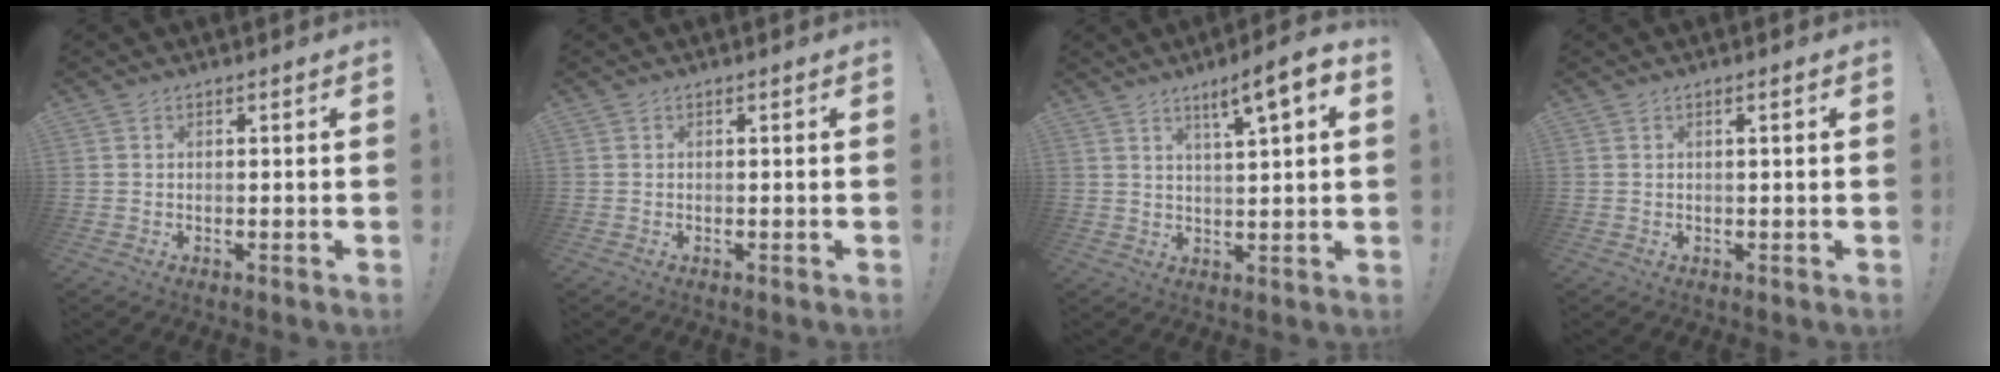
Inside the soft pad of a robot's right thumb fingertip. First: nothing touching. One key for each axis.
{"total": 0.0}
{"total": 8.1, "fx": 4.5, "fy": 0.9, "fz": 6.7, "tx": -0.093, "ty": -0.028, "tz": 0.068}
{"total": 1.2, "fx": 0.3, "fy": -0.3, "fz": 1.2, "tx": -0.013, "ty": -0.003, "tz": 0.002}